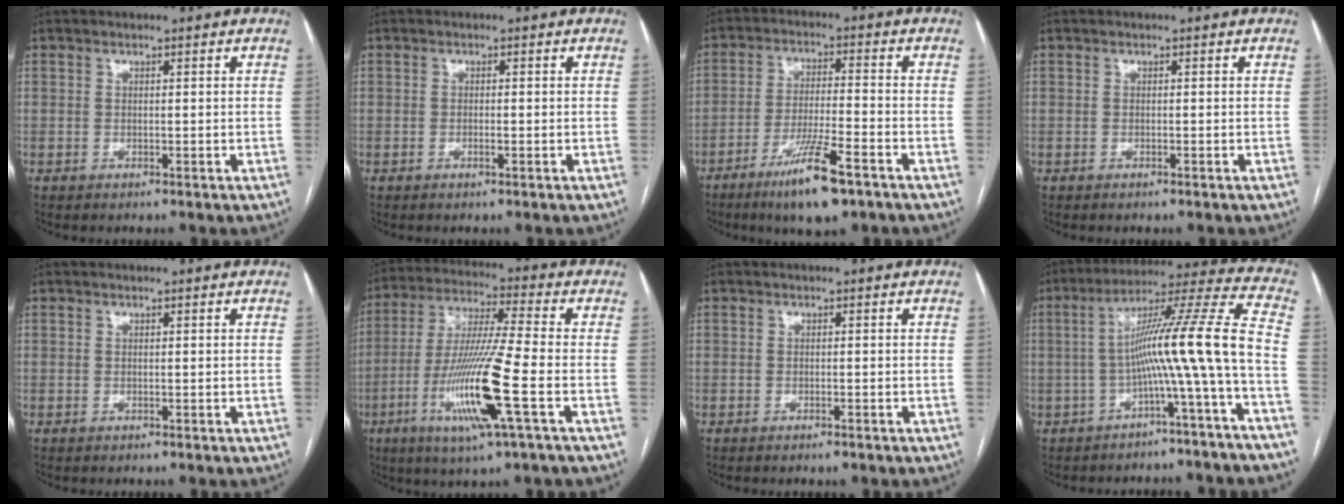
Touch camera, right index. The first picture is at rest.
{"total": 0.9, "force": [-0.3, 0.2, 0.8], "torque": [-0.019, 0.001, -0.003]}
{"total": 10.5, "force": [-6.5, 0.9, 8.2], "torque": [-0.151, -0.022, -0.110]}
{"total": 0.0}
{"total": 0.0}
{"total": 15.5, "force": [-5.1, -0.4, 14.6], "torque": [-0.301, -0.019, -0.097]}
{"total": 1.0, "force": [-0.7, 0.1, 0.6], "torque": [-0.012, -0.002, -0.008]}
{"total": 13.3, "force": [-3.7, -2.0, 12.6], "torque": [-0.192, 0.030, -0.063]}